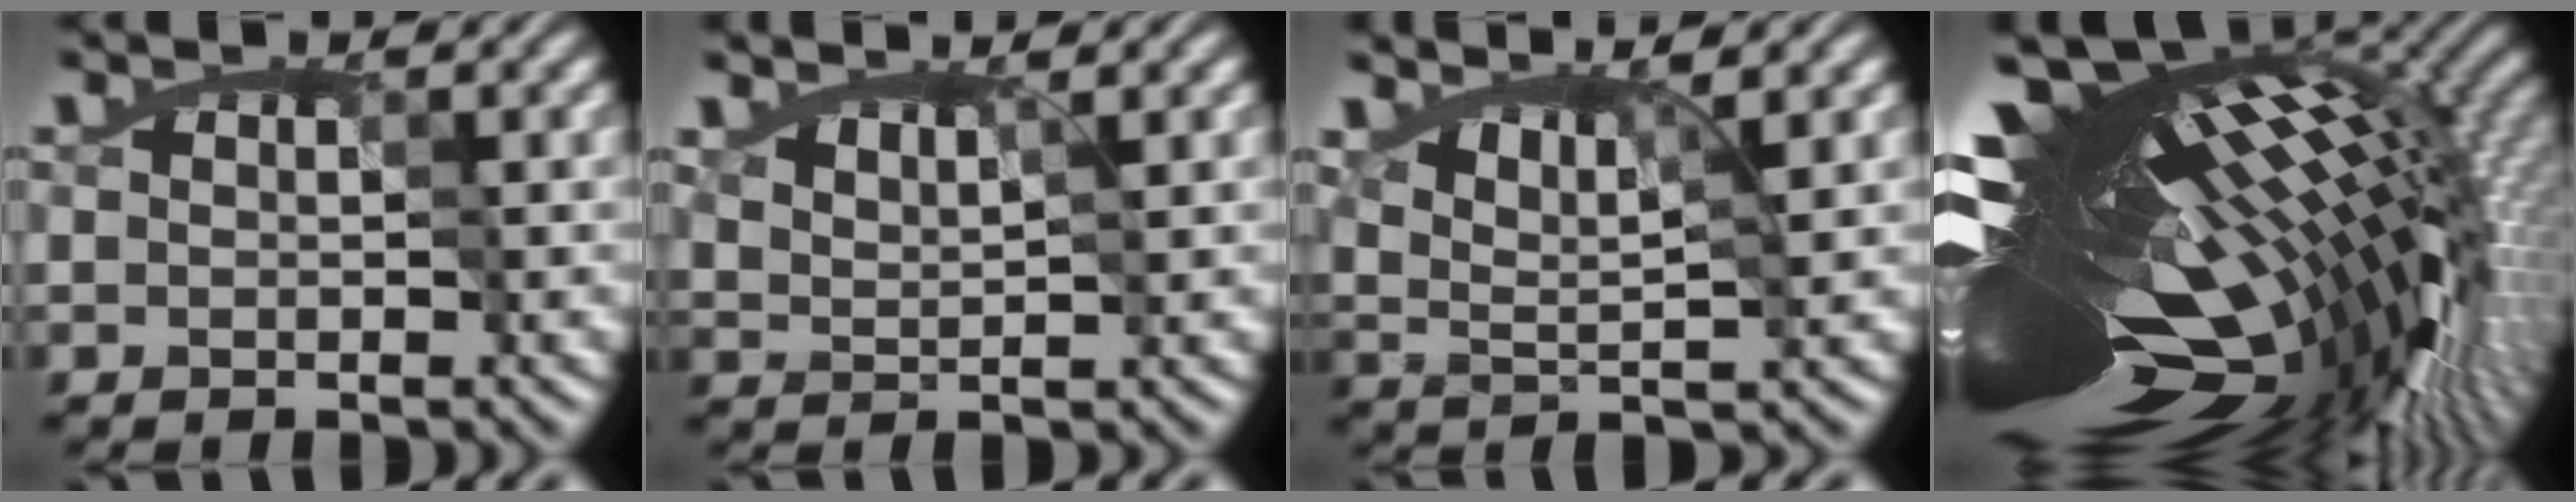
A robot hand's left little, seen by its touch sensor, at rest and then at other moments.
{"total": 1.1, "force": [1.0, 0.0, 0.3], "torque": [-0.017, -0.006, 0.022]}
{"total": 3.8, "force": [2.3, 1.0, 2.9], "torque": [-0.060, -0.008, 0.041]}
{"total": 18.9, "force": [-2.7, 6.5, 17.5], "torque": [-0.290, -0.012, -0.043]}